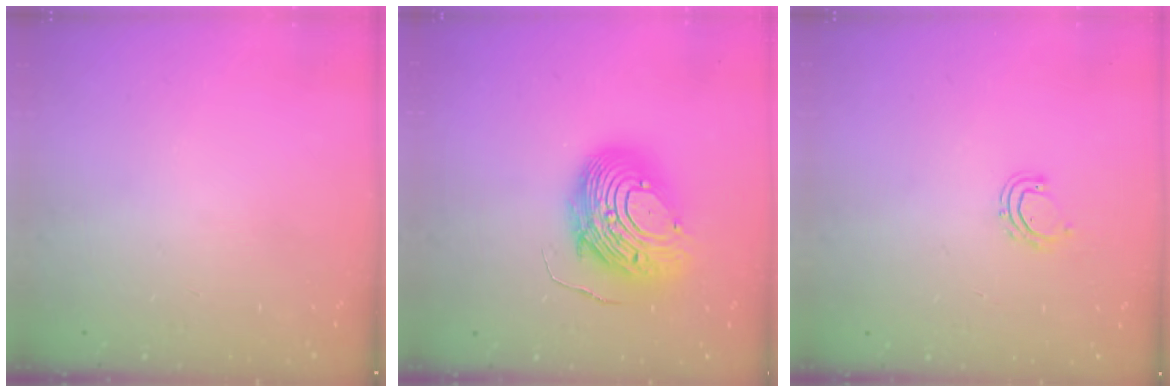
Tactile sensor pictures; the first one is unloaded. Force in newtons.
{"total": 13.5, "press": 13.4, "slide": 0.8}
{"total": 5.0, "press": 4.8, "slide": 1.0}